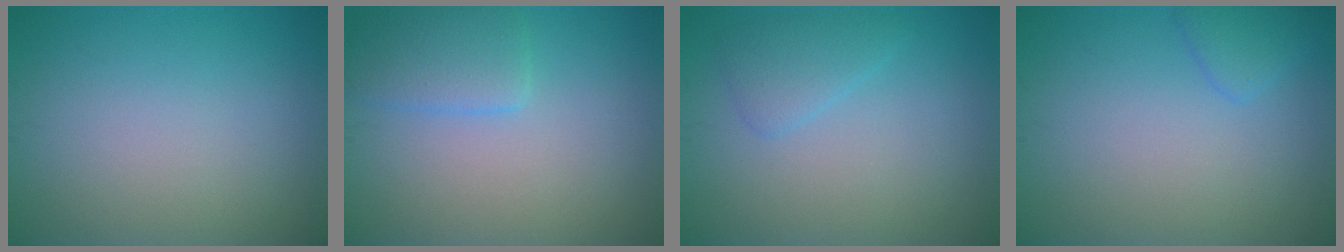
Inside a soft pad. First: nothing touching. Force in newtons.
{"total": 2.9, "press": 2.9, "slide": 0.1}
{"total": 2.0, "press": 2.0, "slide": 0.2}
{"total": 1.5, "press": 1.5, "slide": 0.1}